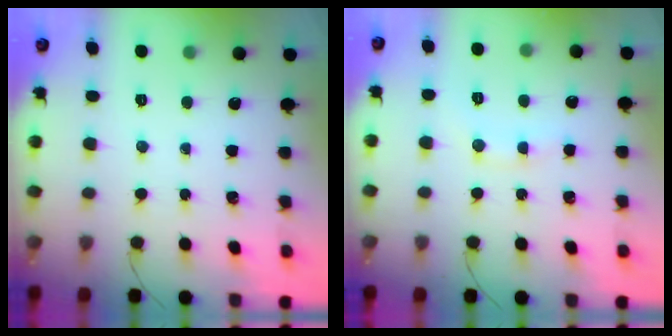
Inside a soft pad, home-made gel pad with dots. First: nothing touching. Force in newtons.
{"total": 6.2, "press": 6.1, "slide": 1.1}